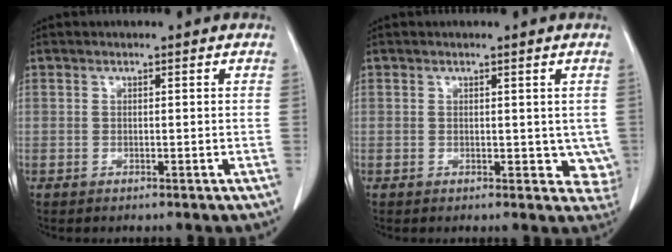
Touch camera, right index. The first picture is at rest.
{"total": 3.7, "force": [0.6, 2.5, 2.7], "torque": [-0.009, -0.006, 0.009]}